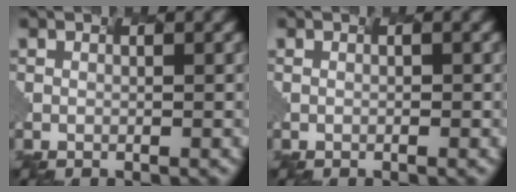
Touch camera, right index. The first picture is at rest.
{"total": 0.0}